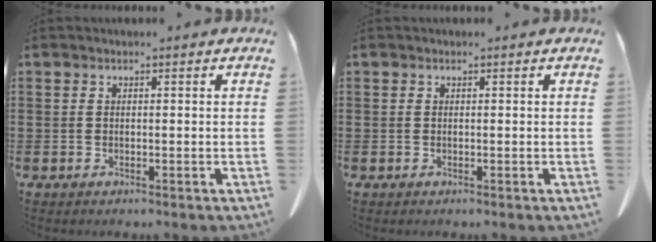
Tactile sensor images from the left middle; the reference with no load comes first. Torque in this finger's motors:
{"motor_torque": [-0.07, 0.10, -0.01, 0.01]}